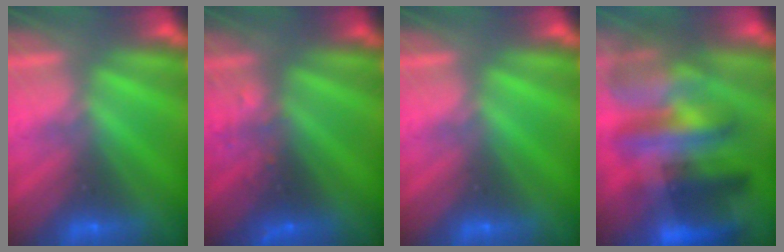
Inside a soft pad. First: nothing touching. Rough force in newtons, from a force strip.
{"total": 2.9}
{"total": 0.0}
{"total": 10.8}